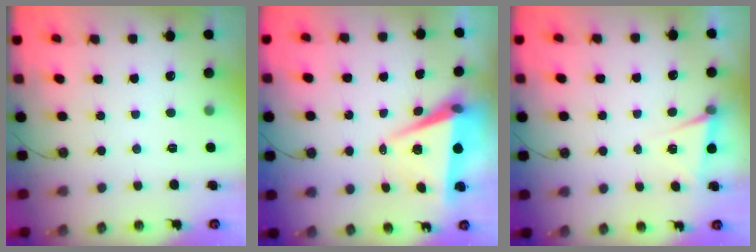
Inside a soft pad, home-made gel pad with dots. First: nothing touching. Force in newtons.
{"total": 7.1, "press": 5.5, "slide": 4.5}
{"total": 4.2, "press": 2.0, "slide": 3.7}